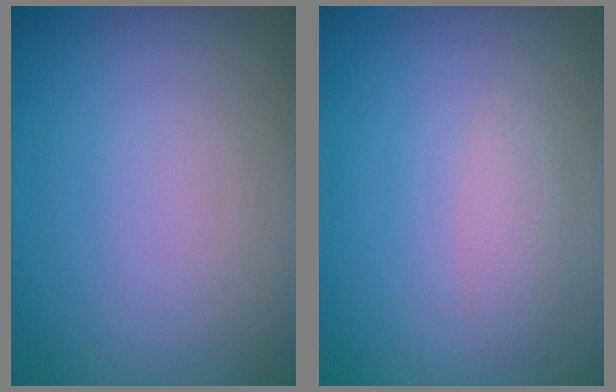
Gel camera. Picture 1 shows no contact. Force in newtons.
{"total": 1.5, "press": 1.5, "slide": 0.1}